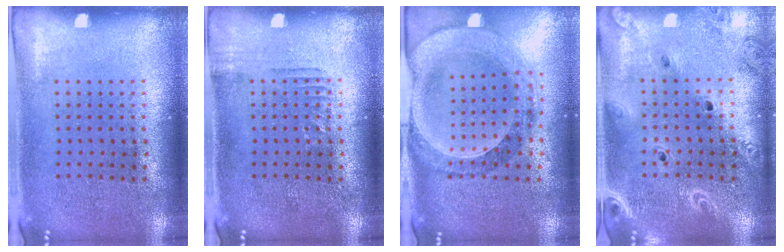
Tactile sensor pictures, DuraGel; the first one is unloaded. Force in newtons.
{"total": 0.9, "press": 0.9, "slide": 0.2}
{"total": 1.5, "press": 1.4, "slide": 0.4}
{"total": 2.1, "press": 1.9, "slide": 0.9}